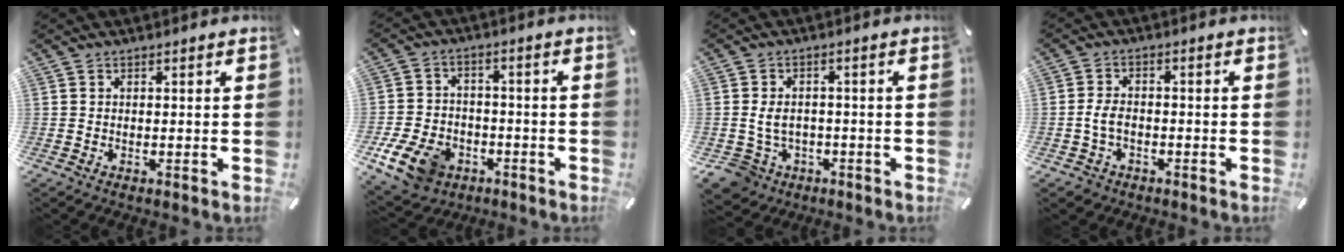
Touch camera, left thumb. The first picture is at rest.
{"total": 11.1, "force": [-5.5, 7.9, 5.5], "torque": [-0.106, 0.032, -0.100]}
{"total": 6.6, "force": [-1.4, 5.8, 3.0], "torque": [-0.091, 0.007, -0.027]}
{"total": 4.8, "force": [-1.4, 3.5, 3.0], "torque": [-0.075, 0.005, -0.031]}